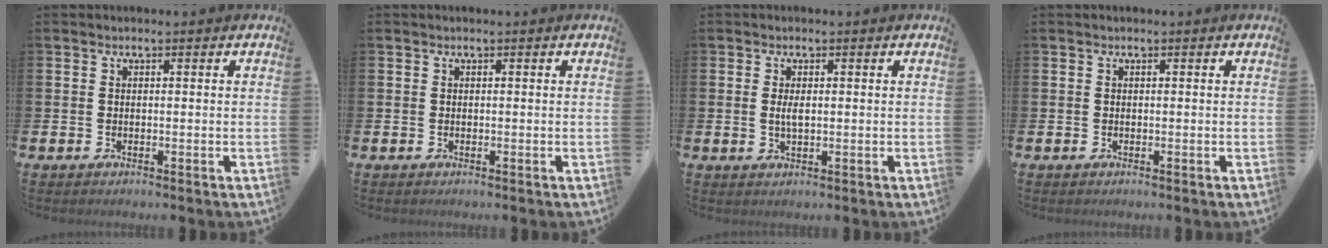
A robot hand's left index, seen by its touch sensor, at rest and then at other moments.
{"total": 0.0}
{"total": 1.9, "force": [0.1, 0.7, 1.7], "torque": [-0.034, 0.003, -0.001]}
{"total": 0.0}